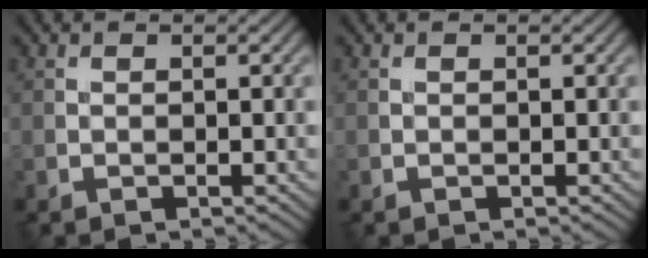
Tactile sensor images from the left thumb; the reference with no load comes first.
{"total": 0.0}